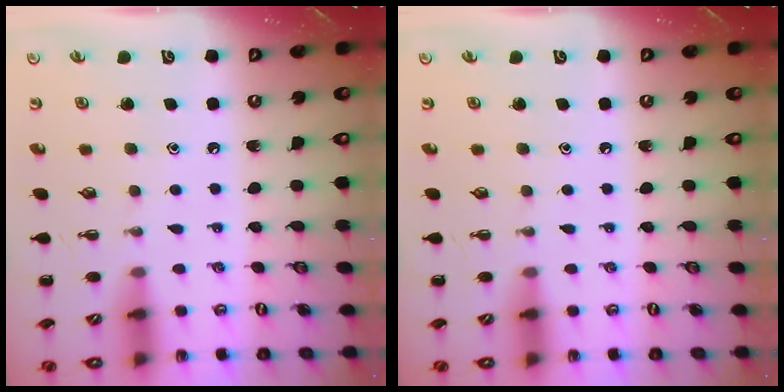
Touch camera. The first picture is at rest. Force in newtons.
{"total": 0.0}